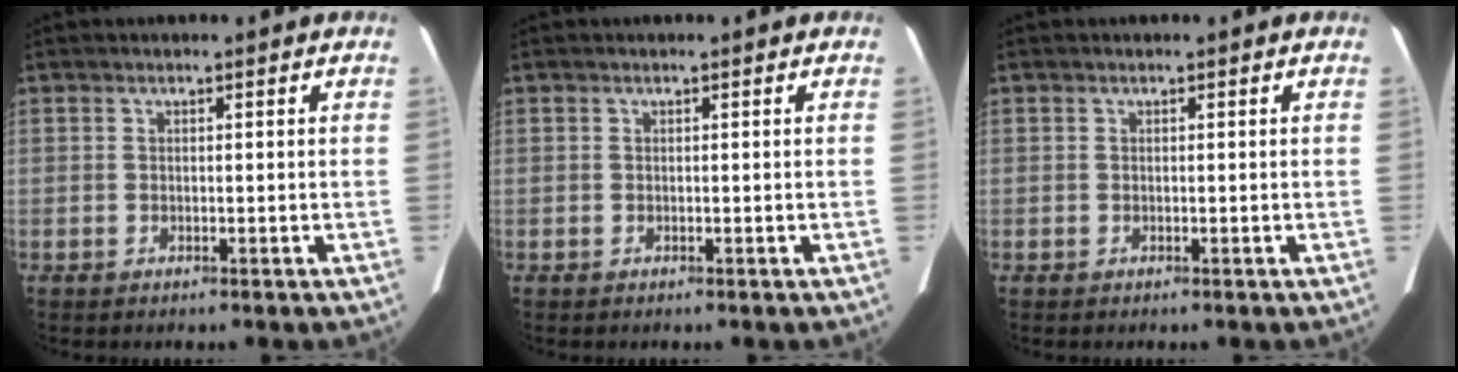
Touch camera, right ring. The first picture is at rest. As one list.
[{"total": 0.0}, {"total": 0.0}]